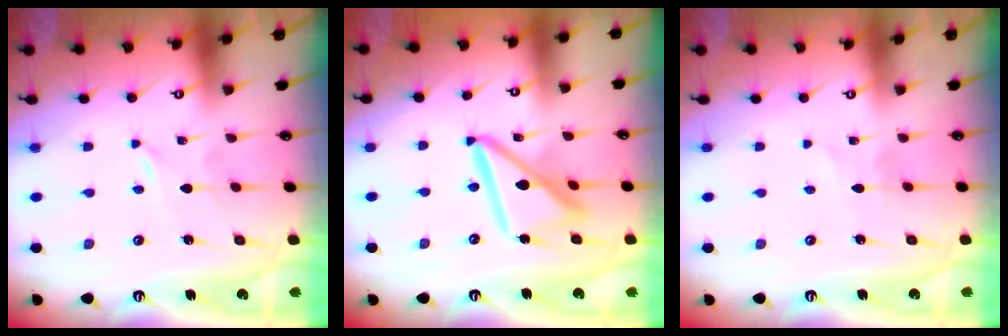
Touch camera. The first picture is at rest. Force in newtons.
{"total": 14.8, "press": 14.7, "slide": 1.5}
{"total": 2.4, "press": 2.4, "slide": 0.2}